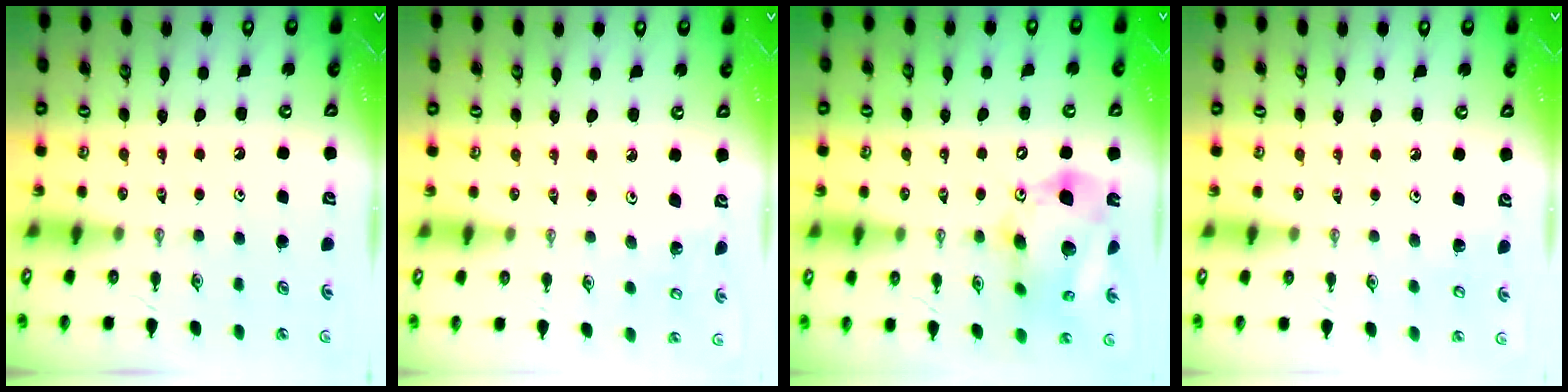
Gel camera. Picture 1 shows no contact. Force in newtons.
{"total": 2.9, "press": 2.8, "slide": 1.0}
{"total": 19.3, "press": 19.0, "slide": 3.2}
{"total": 5.0, "press": 5.0, "slide": 0.5}